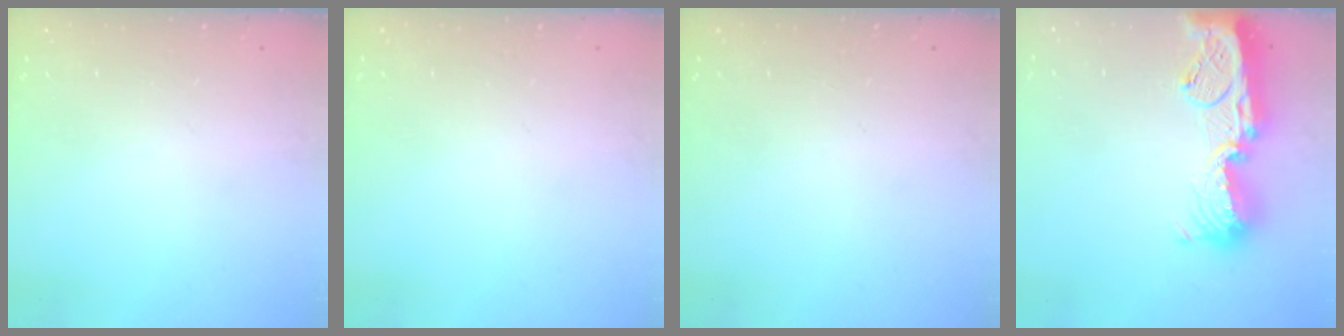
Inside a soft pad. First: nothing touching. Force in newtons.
{"total": 0.0}
{"total": 0.0}
{"total": 16.6, "press": 16.6, "slide": 1.4}